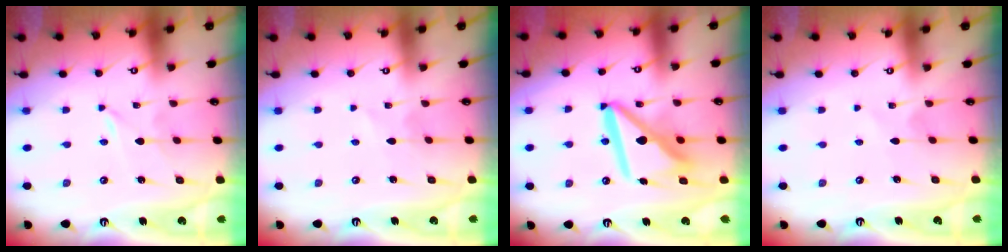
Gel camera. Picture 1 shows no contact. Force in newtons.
{"total": 1.8, "press": 1.8, "slide": 0.2}
{"total": 14.0, "press": 13.9, "slide": 1.8}
{"total": 1.8, "press": 1.8, "slide": 0.2}